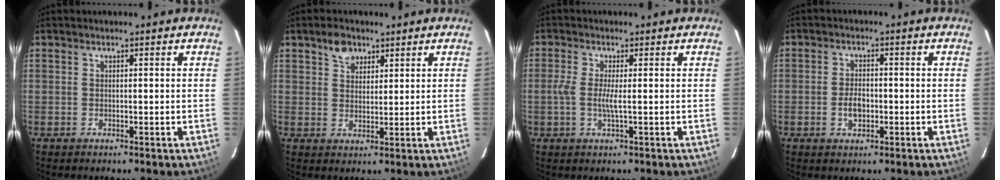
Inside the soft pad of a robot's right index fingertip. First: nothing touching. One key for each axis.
{"total": 4.2, "fx": 2.7, "fy": 2.8, "fz": 1.6, "tx": -0.021, "ty": 0.008, "tz": 0.049}
{"total": 3.3, "fx": -0.4, "fy": 0.0, "fz": 3.3, "tx": -0.072, "ty": -0.003, "tz": -0.013}
{"total": 3.8, "fx": -0.9, "fy": 2.3, "fz": 2.8, "tx": -0.054, "ty": 0.002, "tz": -0.014}